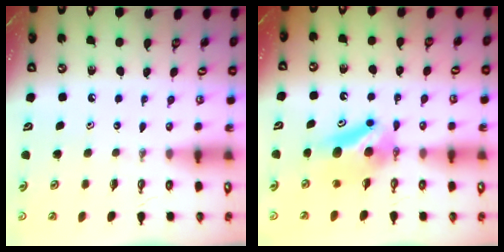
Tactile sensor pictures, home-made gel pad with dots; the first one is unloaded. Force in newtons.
{"total": 9.6, "press": 5.7, "slide": 7.7}